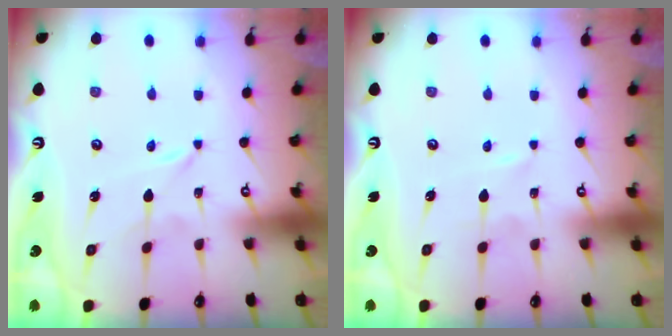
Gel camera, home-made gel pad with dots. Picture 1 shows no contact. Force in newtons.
{"total": 0.7, "press": 0.7, "slide": 0.1}